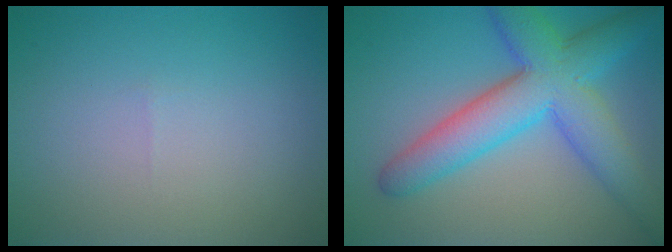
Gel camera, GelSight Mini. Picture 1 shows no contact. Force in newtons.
{"total": 8.3, "press": 8.3, "slide": 0.2}